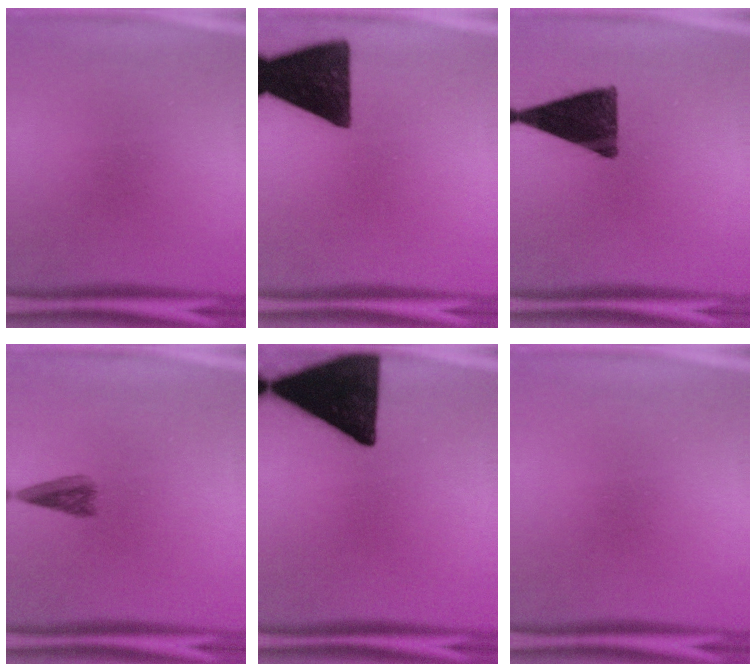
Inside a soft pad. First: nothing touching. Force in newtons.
{"total": 15.0}
{"total": 13.0}
{"total": 3.0}
{"total": 18.3}
{"total": 0.0}